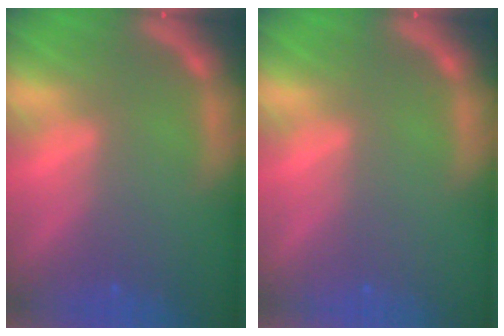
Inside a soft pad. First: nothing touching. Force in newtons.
{"total": 0.0}